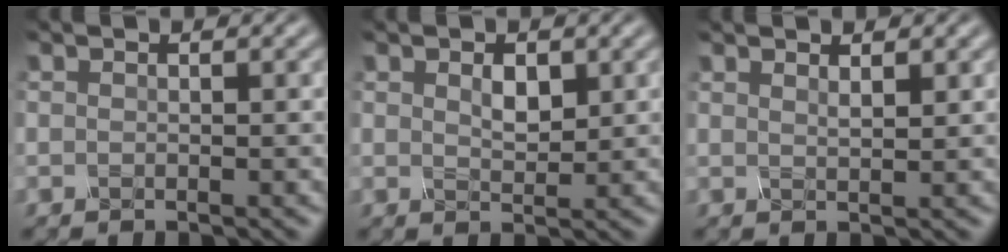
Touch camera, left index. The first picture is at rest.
{"total": 1.5, "force": [0.4, 0.9, 1.2], "torque": [-0.025, -0.004, 0.008]}
{"total": 1.2, "force": [1.0, 0.1, 0.6], "torque": [-0.010, -0.001, 0.016]}